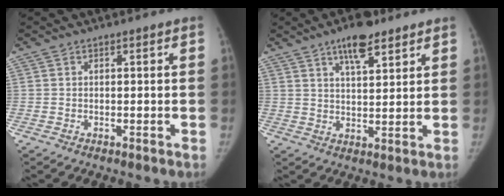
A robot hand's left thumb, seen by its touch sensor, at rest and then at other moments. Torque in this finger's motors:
{"motor_torque": [0.31, -0.36, 0.91, -0.54, 0.27]}